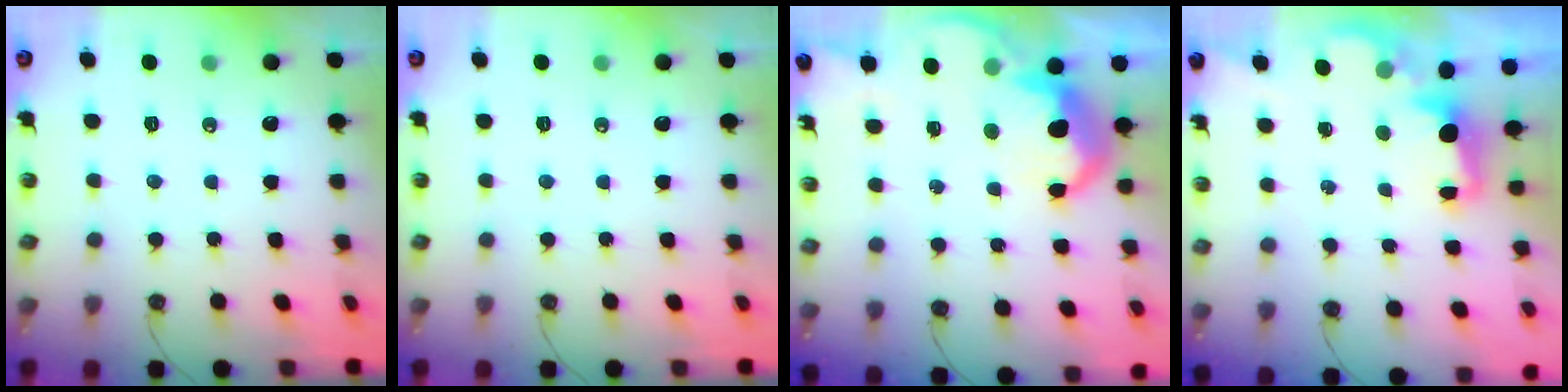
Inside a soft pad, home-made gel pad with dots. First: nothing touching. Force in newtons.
{"total": 0.0}
{"total": 10.2, "press": 10.2, "slide": 0.8}
{"total": 2.1, "press": 2.0, "slide": 0.8}